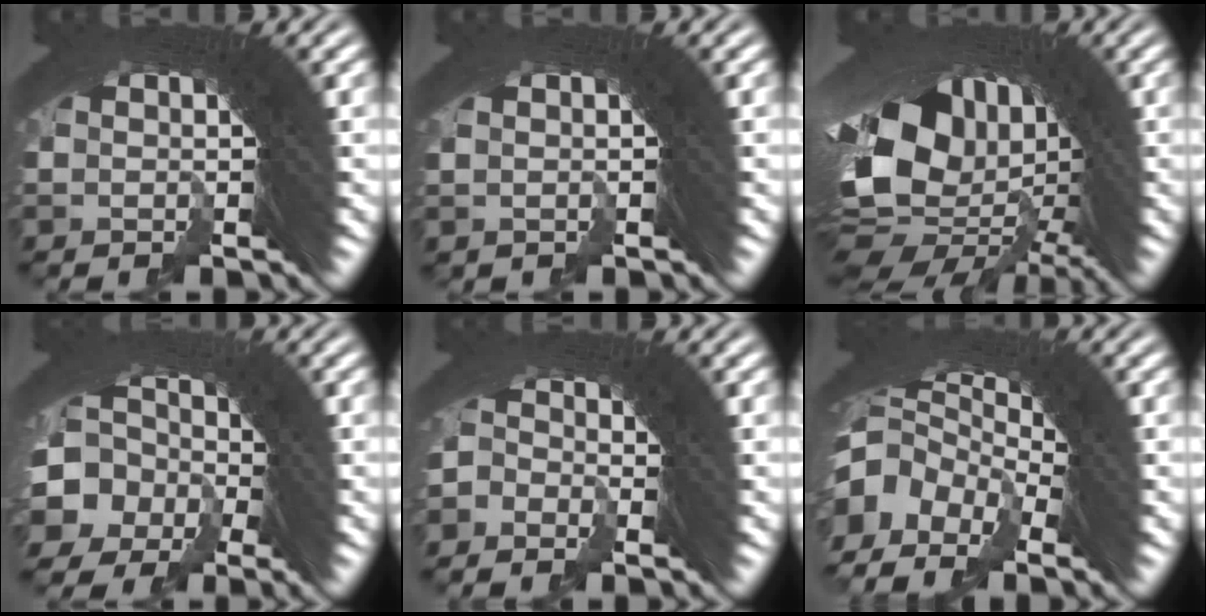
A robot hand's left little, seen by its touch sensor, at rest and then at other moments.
{"total": 0.0}
{"total": 14.4, "force": [-3.1, 10.2, 9.7], "torque": [-0.186, -0.051, -0.030]}
{"total": 7.2, "force": [-1.5, 6.0, 3.7], "torque": [-0.104, -0.038, -0.014]}
{"total": 2.6, "force": [-1.1, 2.0, 1.1], "torque": [-0.005, 0.010, -0.033]}
{"total": 6.9, "force": [-0.3, 5.5, 4.1], "torque": [-0.103, -0.011, -0.008]}